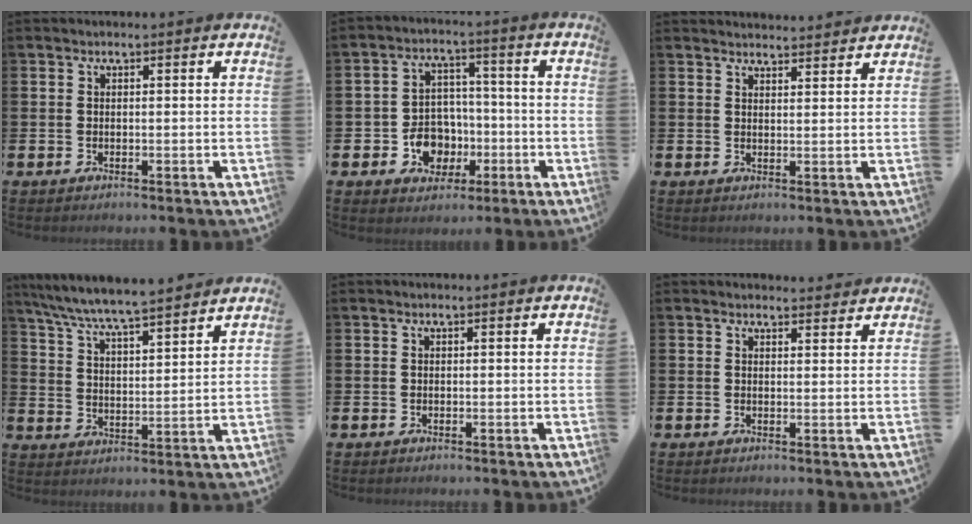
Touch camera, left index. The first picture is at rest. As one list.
[{"total": 6.8, "force": [-2.1, 5.8, 2.8], "torque": [-0.060, 0.020, -0.035]}, {"total": 2.9, "force": [2.9, 0.3, -0.1], "torque": [0.003, -0.019, 0.052]}, {"total": 7.3, "force": [7.1, -0.2, 1.9], "torque": [-0.068, -0.047, 0.125]}, {"total": 0.0}, {"total": 2.0, "force": [1.9, 0.4, -0.1], "torque": [0.008, -0.011, 0.033]}]